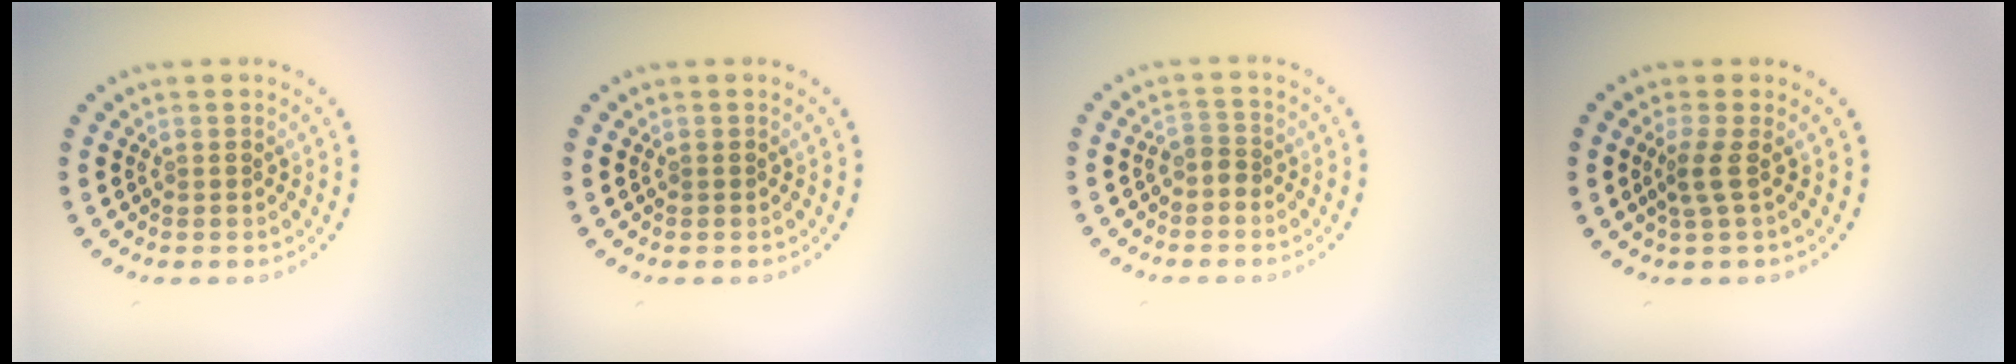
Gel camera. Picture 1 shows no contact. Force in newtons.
{"total": 0.0}
{"total": 1.3, "press": 1.0, "slide": 0.9}
{"total": 1.9, "press": 1.2, "slide": 1.4}